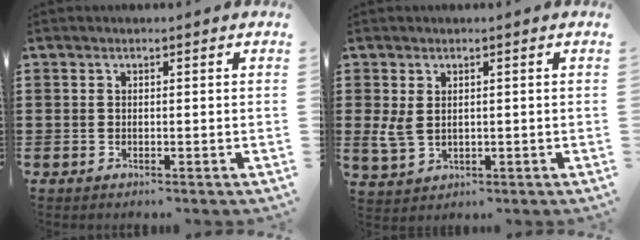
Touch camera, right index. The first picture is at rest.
{"total": 3.3, "force": [0.8, 2.2, 2.3], "torque": [-0.063, 0.000, 0.012]}